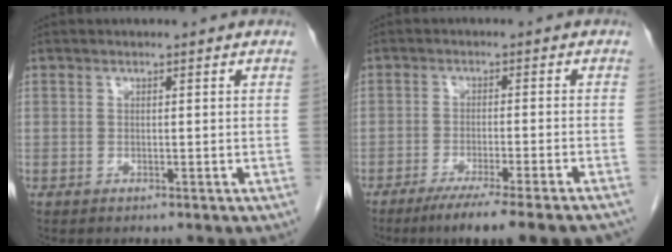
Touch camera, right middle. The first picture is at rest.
{"total": 13.7, "force": [-11.4, -0.4, 7.6], "torque": [-0.082, -0.034, -0.164]}